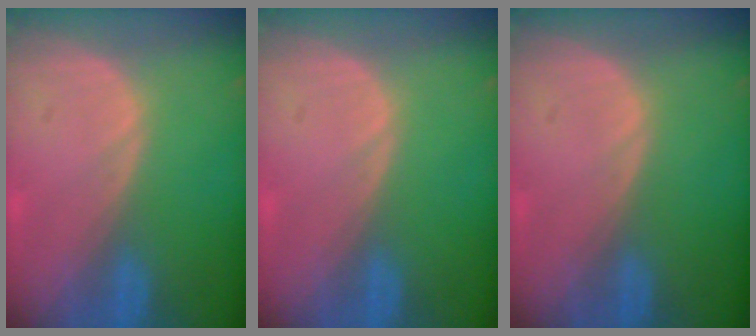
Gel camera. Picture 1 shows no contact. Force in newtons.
{"total": 0.0}
{"total": 0.0}